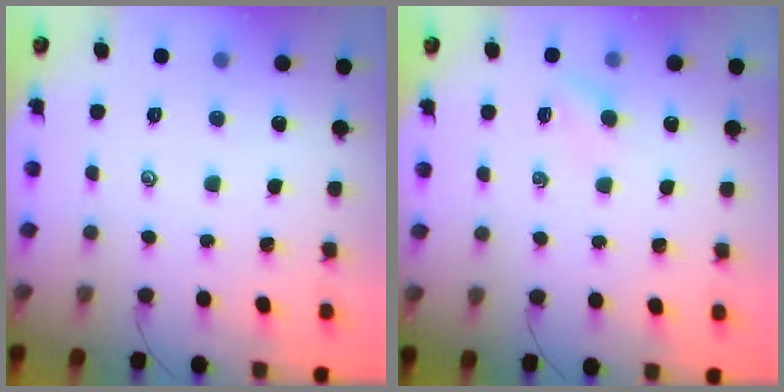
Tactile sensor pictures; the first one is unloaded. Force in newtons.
{"total": 2.3, "press": 2.2, "slide": 0.8}